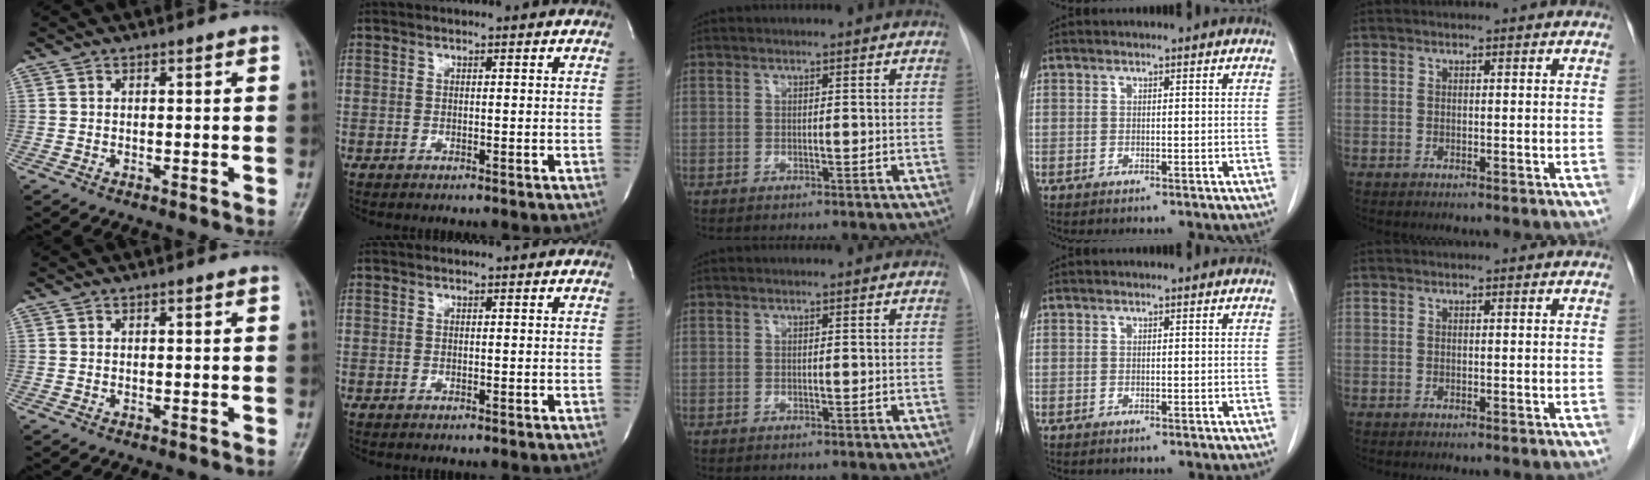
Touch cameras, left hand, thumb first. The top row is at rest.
{}